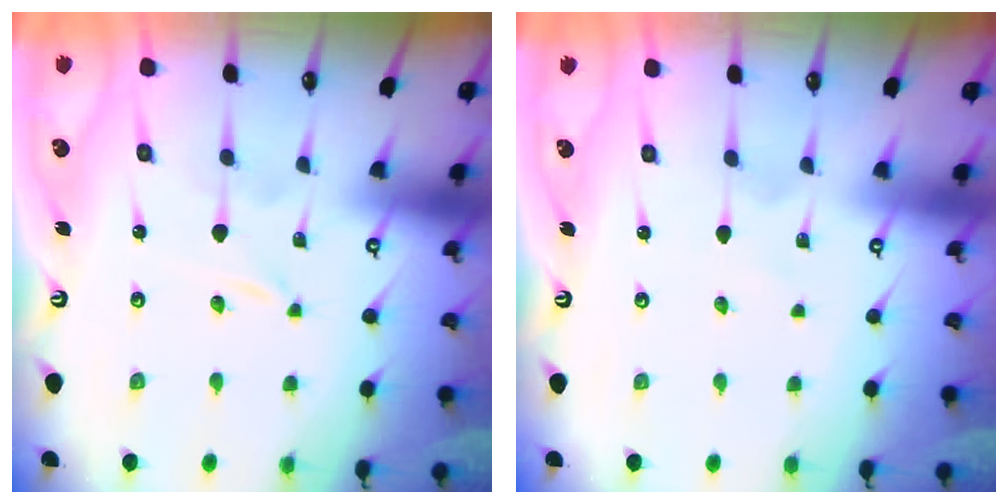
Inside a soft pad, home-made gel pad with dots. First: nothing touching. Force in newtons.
{"total": 1.3, "press": 1.3, "slide": 0.2}